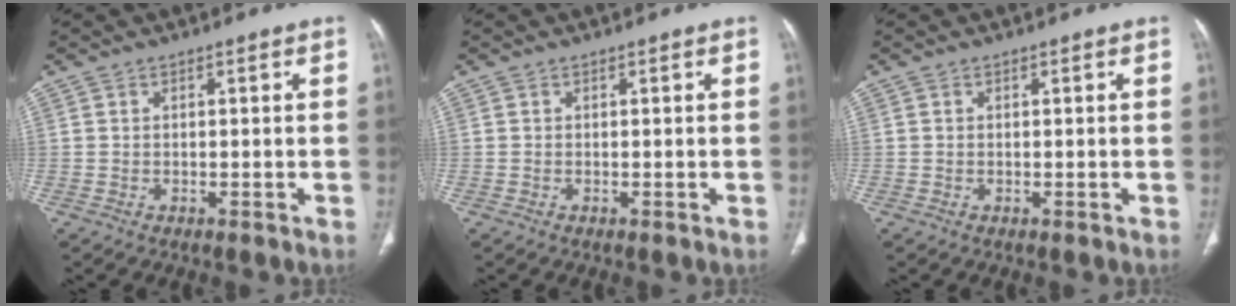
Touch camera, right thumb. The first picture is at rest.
{"total": 0.0}
{"total": 0.0}